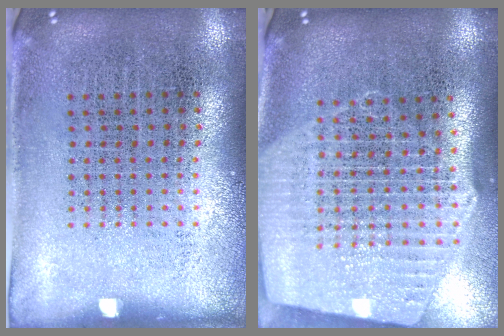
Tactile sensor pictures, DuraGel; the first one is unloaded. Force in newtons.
{"total": 2.7, "press": 2.3, "slide": 1.4}